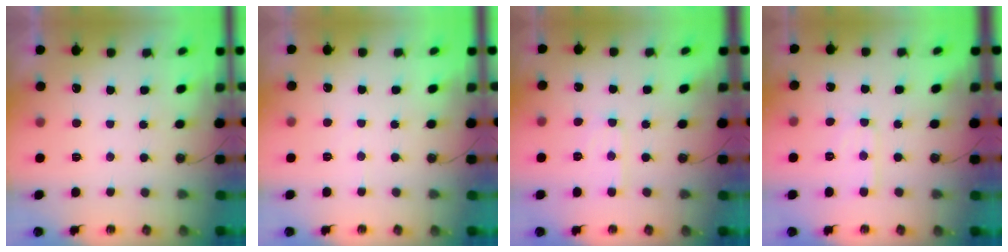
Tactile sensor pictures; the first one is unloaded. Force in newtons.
{"total": 3.2, "press": 3.1, "slide": 0.5}
{"total": 4.6, "press": 4.6, "slide": 0.1}
{"total": 7.2, "press": 7.1, "slide": 0.7}